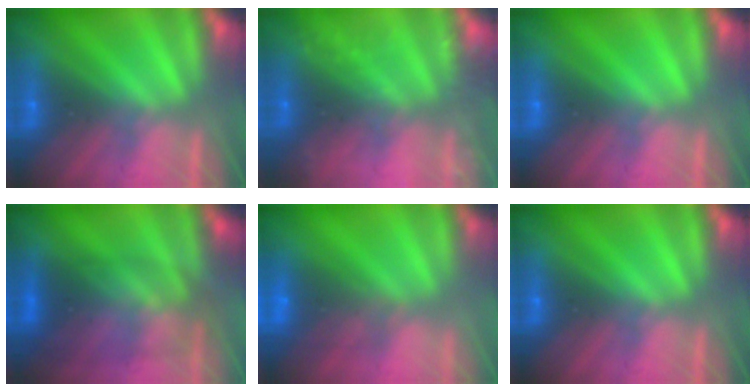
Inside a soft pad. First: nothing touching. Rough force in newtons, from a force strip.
{"total": 8.2}
{"total": 0.0}
{"total": 2.8}
{"total": 7.8}
{"total": 0.0}